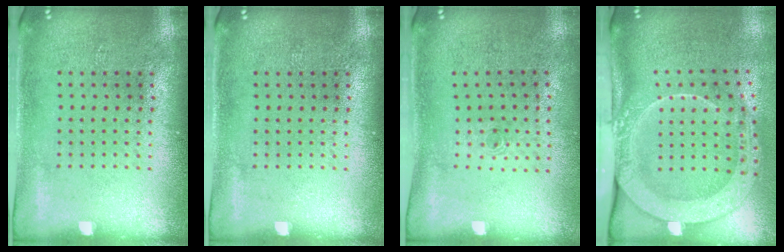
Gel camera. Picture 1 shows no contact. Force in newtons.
{"total": 0.0}
{"total": 0.6, "press": 0.2, "slide": 0.5}
{"total": 2.9, "press": 2.1, "slide": 2.0}